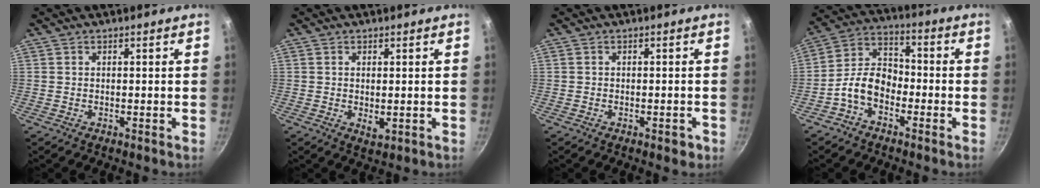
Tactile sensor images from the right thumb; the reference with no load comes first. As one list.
[{"total": 2.3, "force": [0.0, 1.2, 2.0], "torque": [-0.033, -0.007, 0.004]}, {"total": 2.0, "force": [-1.0, 1.1, 1.3], "torque": [-0.010, 0.013, -0.007]}, {"total": 9.1, "force": [-3.8, 6.0, 5.7], "torque": [-0.081, 0.045, -0.089]}]